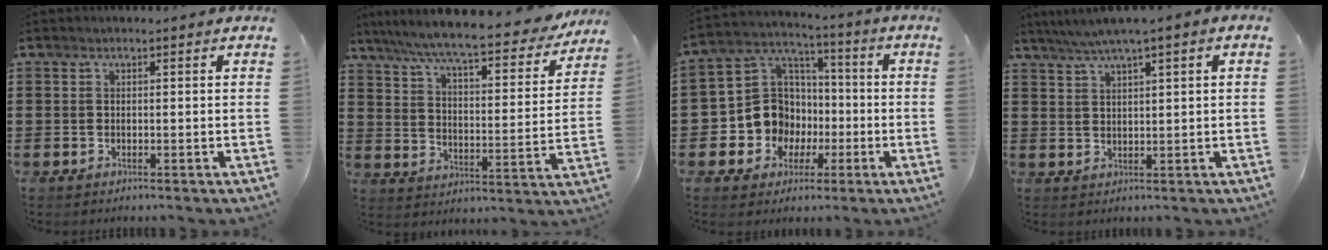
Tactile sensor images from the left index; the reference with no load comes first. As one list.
[{"total": 8.4, "force": [7.4, 0.1, 3.9], "torque": [-0.107, -0.045, 0.123]}, {"total": 10.4, "force": [-1.7, 9.8, 3.0], "torque": [-0.109, 0.008, -0.025]}, {"total": 2.9, "force": [1.8, -0.1, 2.3], "torque": [-0.046, 0.000, 0.032]}]